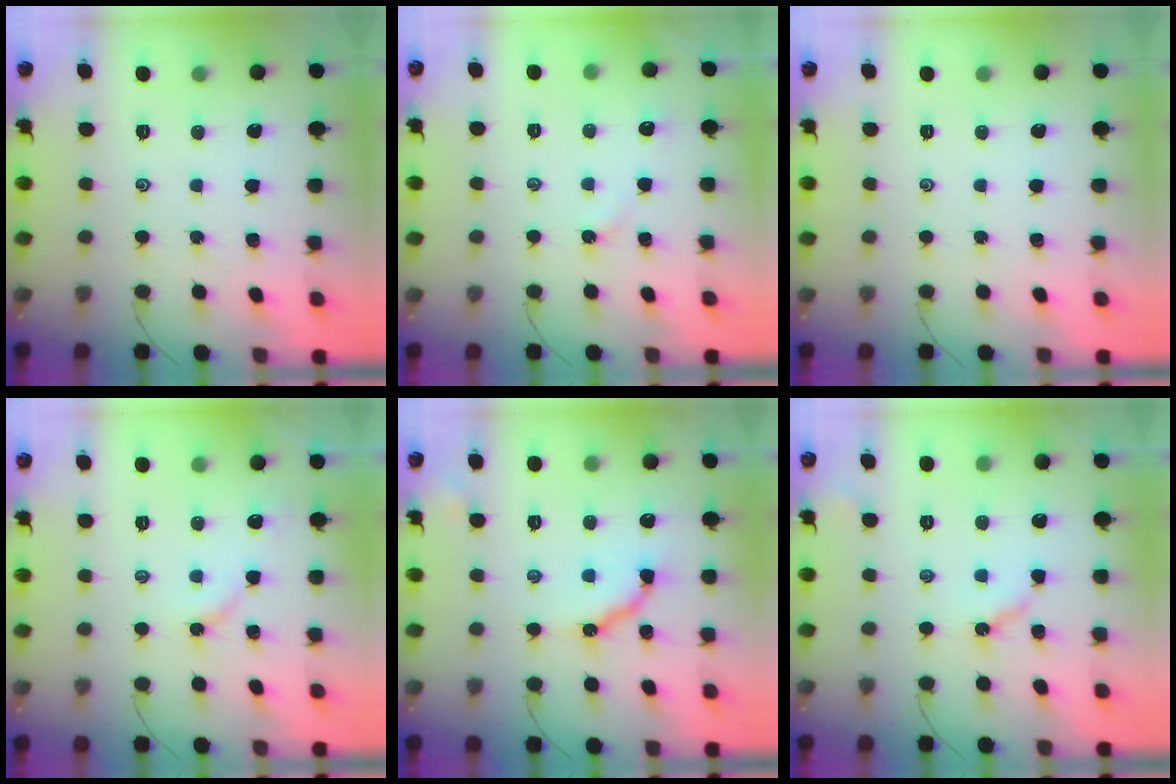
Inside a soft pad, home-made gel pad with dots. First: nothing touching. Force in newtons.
{"total": 2.7, "press": 2.7, "slide": 0.3}
{"total": 0.0}
{"total": 5.0, "press": 4.9, "slide": 0.6}
{"total": 9.8, "press": 9.7, "slide": 1.1}
{"total": 4.3, "press": 4.2, "slide": 0.8}